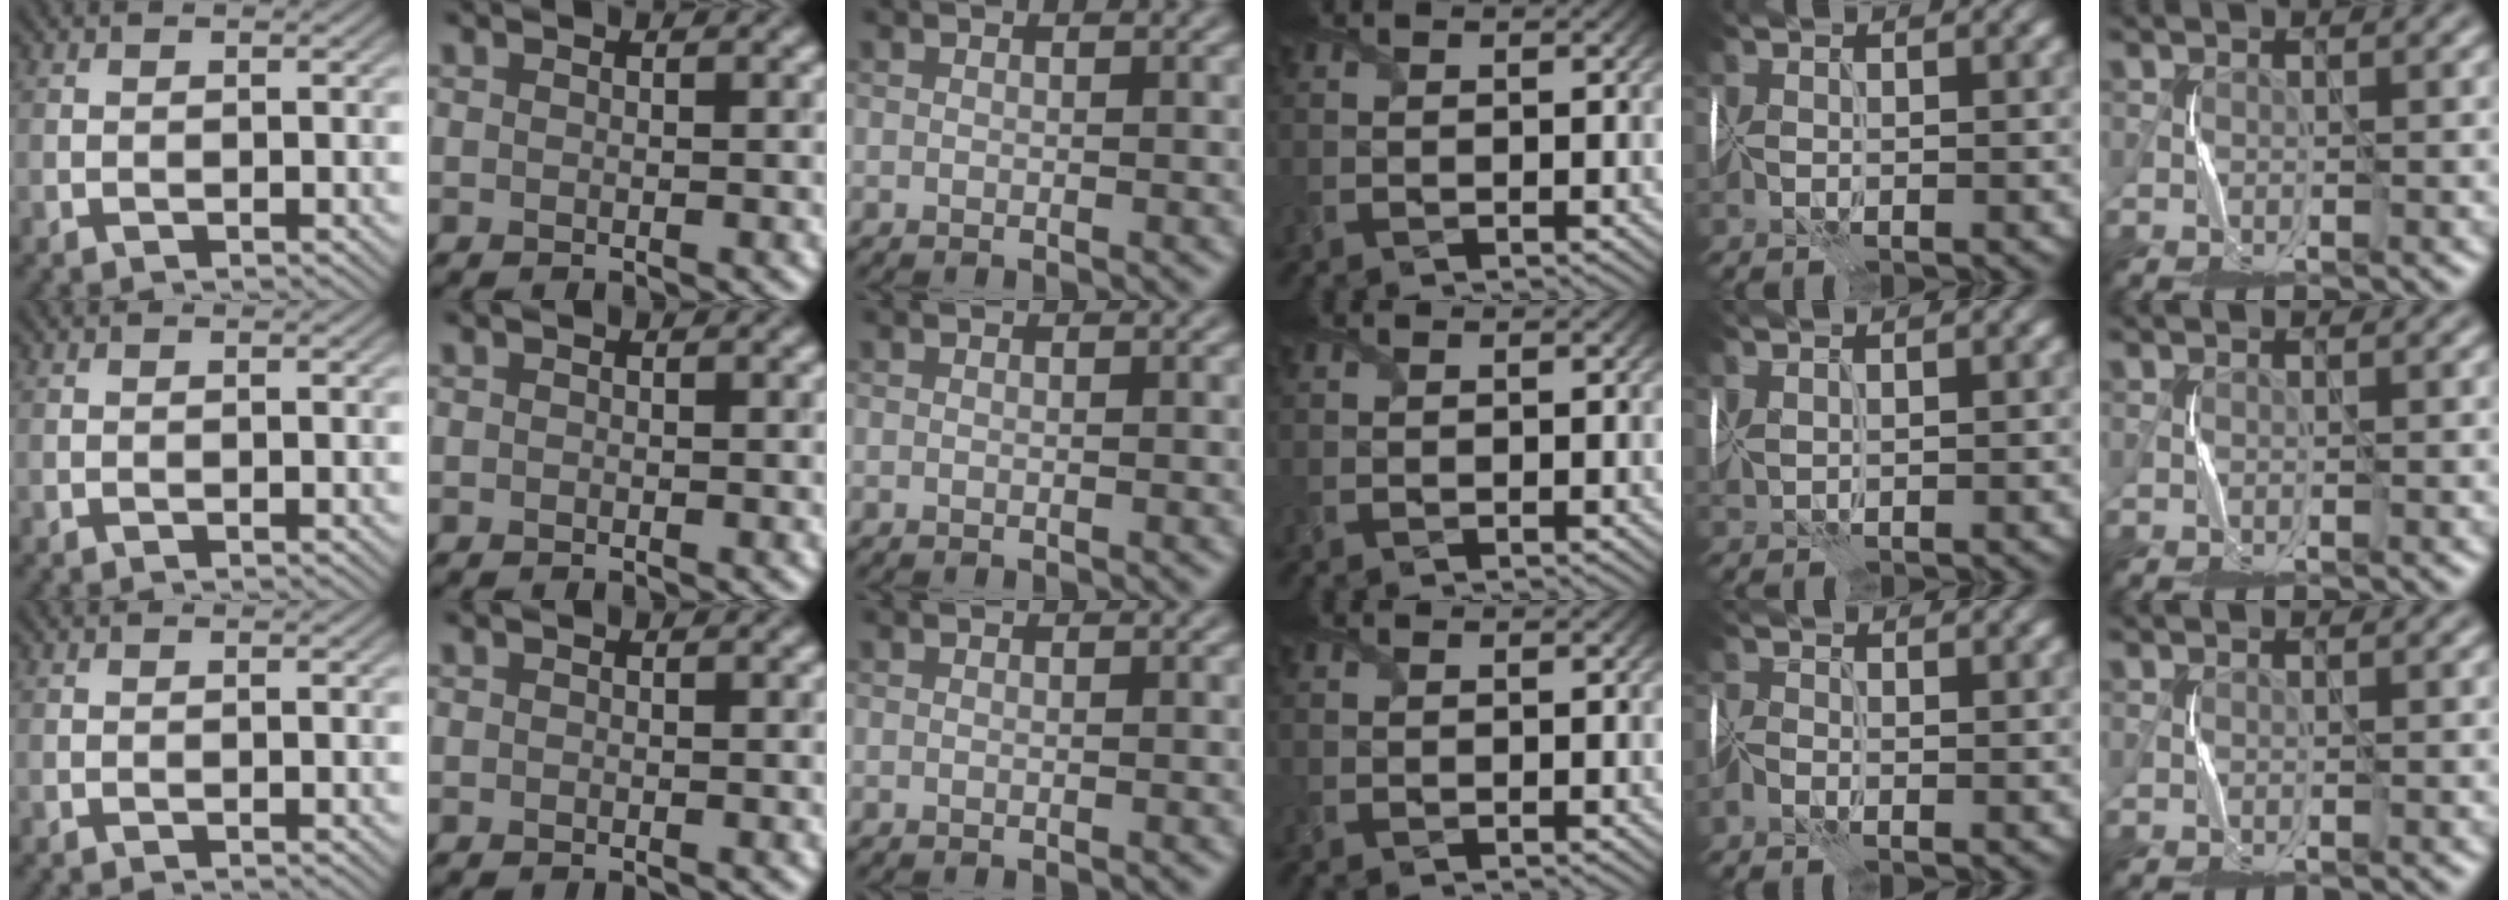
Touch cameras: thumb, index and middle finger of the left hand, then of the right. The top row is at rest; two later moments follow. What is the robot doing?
{"motion": "wrap", "object": "cellophane"}